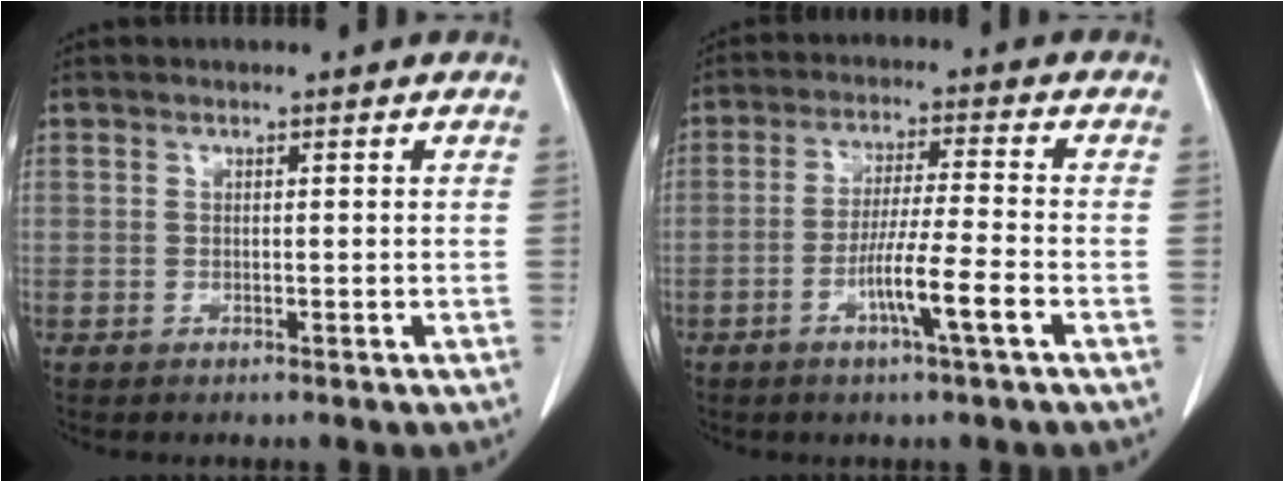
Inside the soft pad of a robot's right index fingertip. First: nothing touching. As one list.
[{"total": 7.5, "force": [-3.2, -0.5, 6.7], "torque": [-0.124, -0.007, -0.061]}]